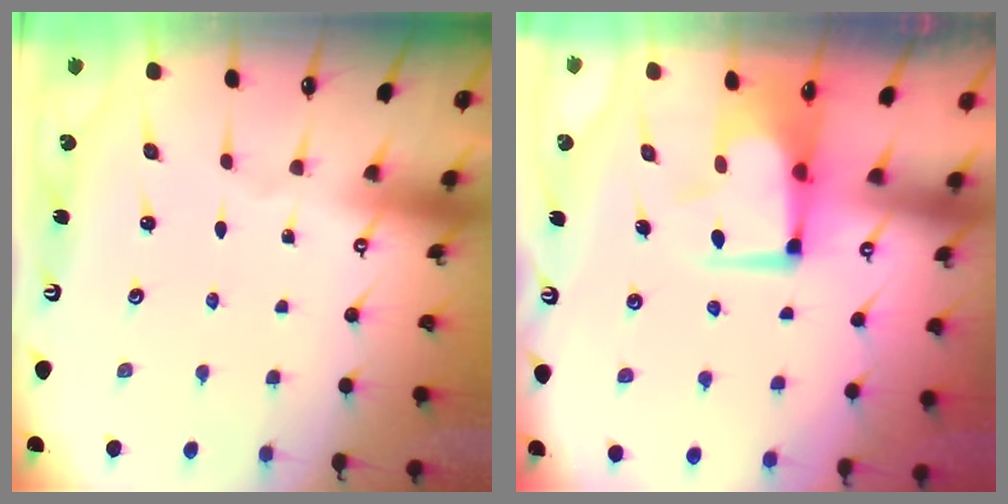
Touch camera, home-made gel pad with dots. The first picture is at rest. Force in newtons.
{"total": 3.4, "press": 3.2, "slide": 1.2}